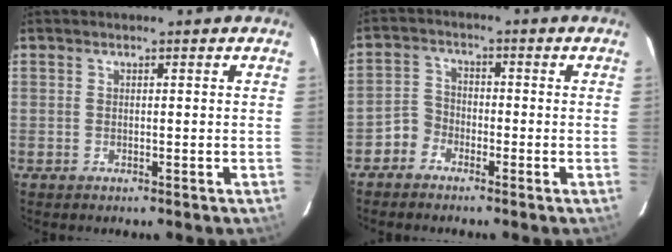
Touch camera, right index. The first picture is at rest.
{"total": 3.4, "force": [-2.5, 2.3, 0.4], "torque": [-0.007, 0.015, -0.051]}